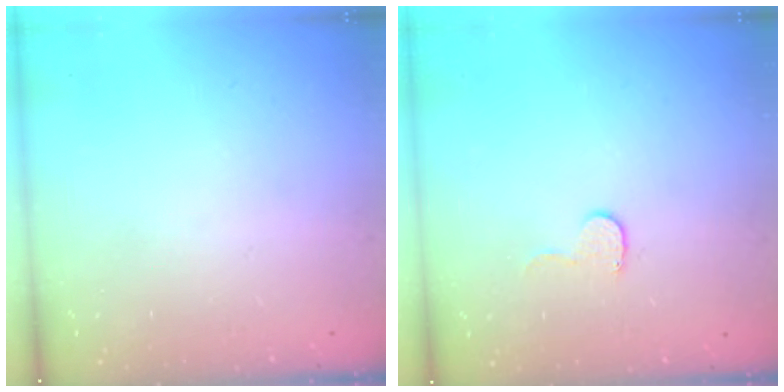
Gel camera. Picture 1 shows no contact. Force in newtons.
{"total": 4.9, "press": 4.9, "slide": 0.4}